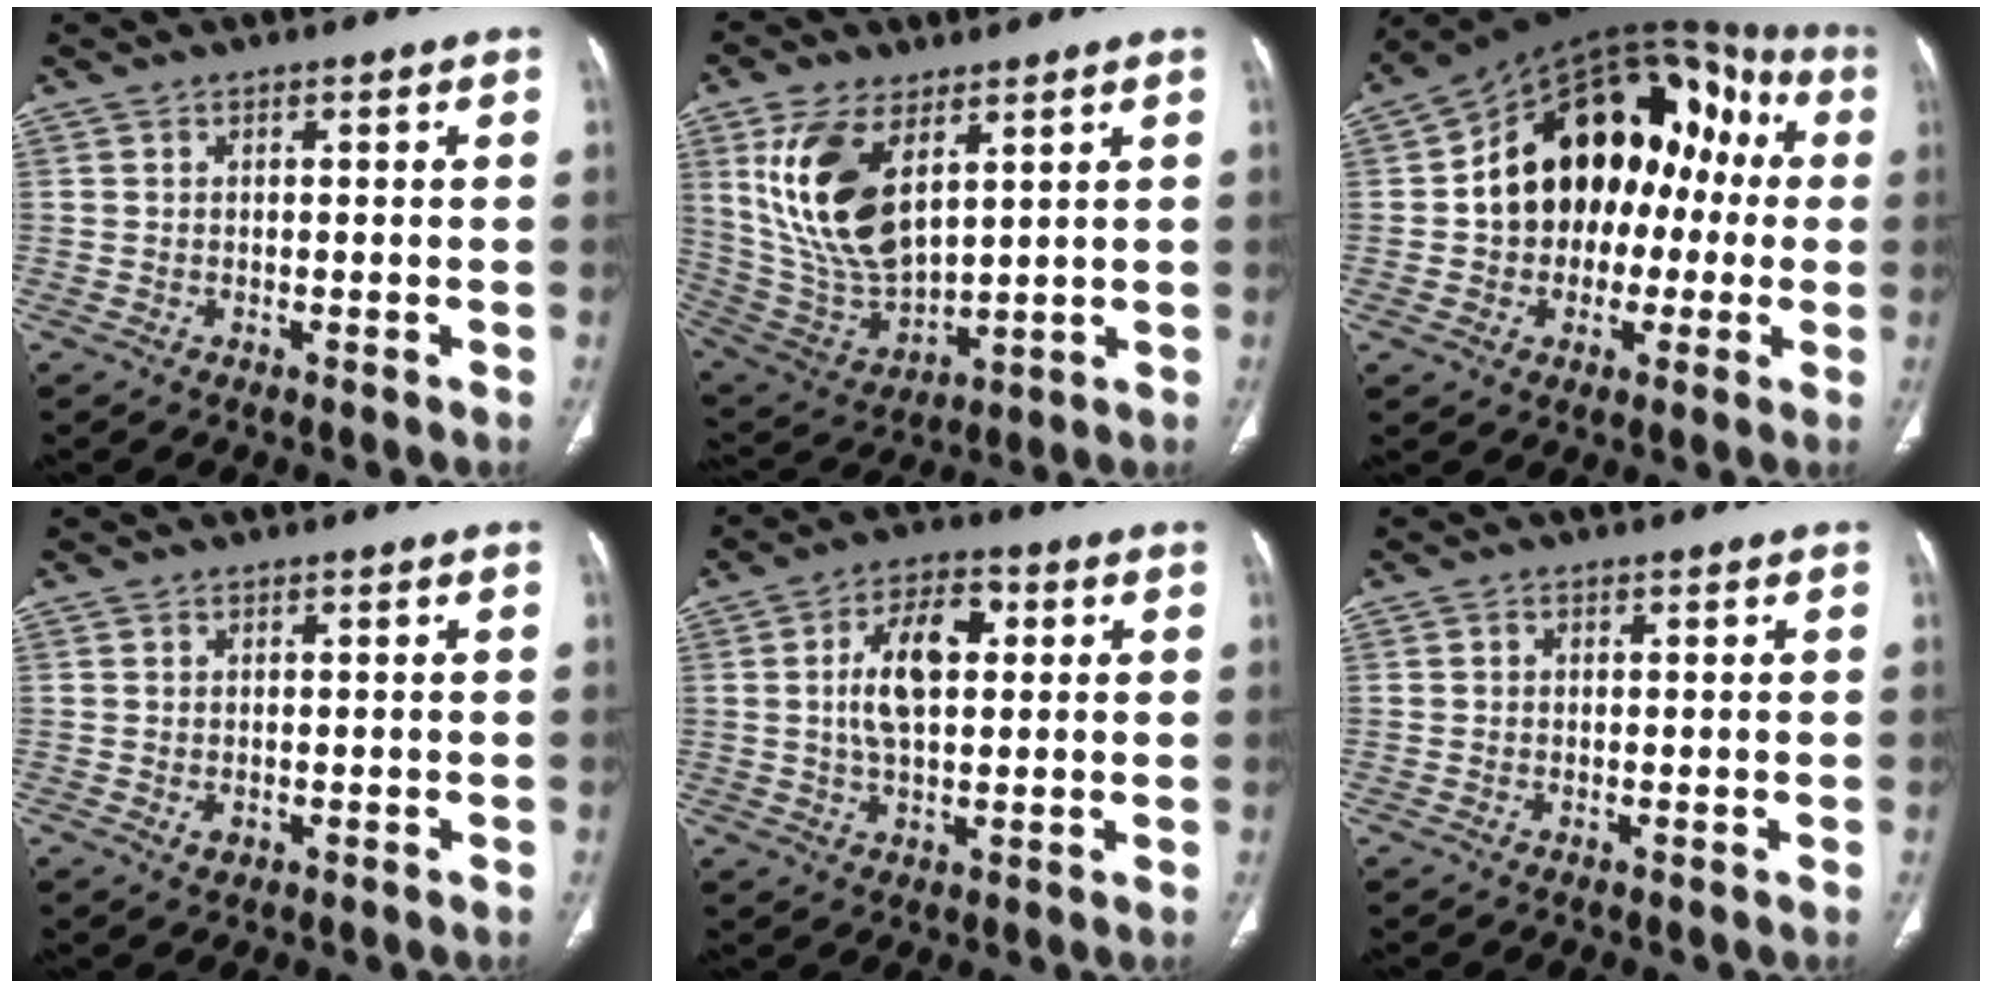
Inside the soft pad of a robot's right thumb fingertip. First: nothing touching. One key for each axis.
{"total": 17.5, "fx": 6.6, "fy": 9.1, "fz": 13.4, "tx": -0.253, "ty": -0.028, "tz": 0.145}
{"total": 22.6, "fx": 0.3, "fy": 15.8, "fz": 16.2, "tx": -0.198, "ty": 0.058, "tz": 0.005}
{"total": 1.5, "fx": -0.3, "fy": 1.1, "fz": 1.0, "tx": -0.012, "ty": -0.001, "tz": 0.001}
{"total": 10.6, "fx": 1.8, "fy": 5.6, "fz": 8.9, "tx": -0.150, "ty": 0.010, "tz": 0.029}
{"total": 0.6, "fx": 0.0, "fy": 0.5, "fz": 0.3, "tx": -0.001, "ty": 0.003, "tz": 0.000}